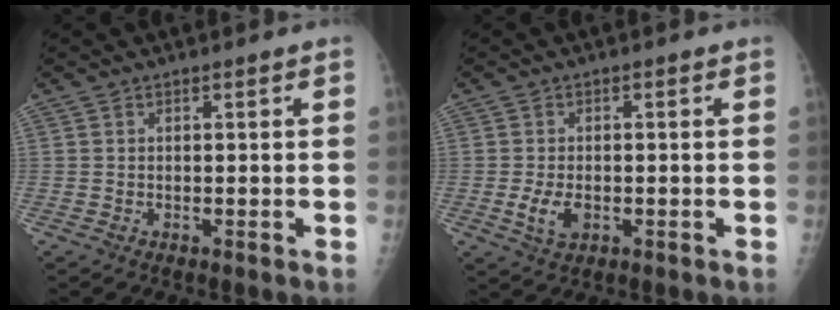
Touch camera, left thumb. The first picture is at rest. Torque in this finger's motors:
{"motor_torque": [-0.49, 0.59, 0.84, 0.11, 0.05]}